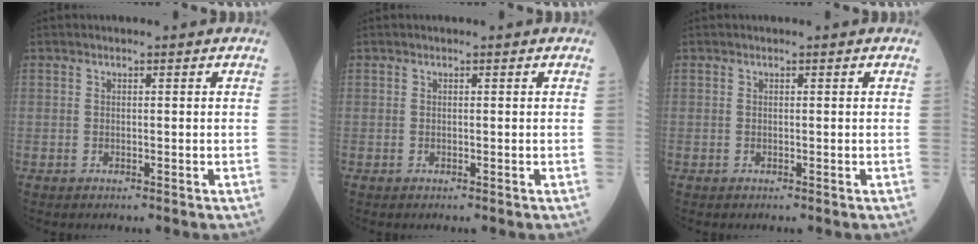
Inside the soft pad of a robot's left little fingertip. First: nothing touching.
{"total": 0.0}
{"total": 0.0}